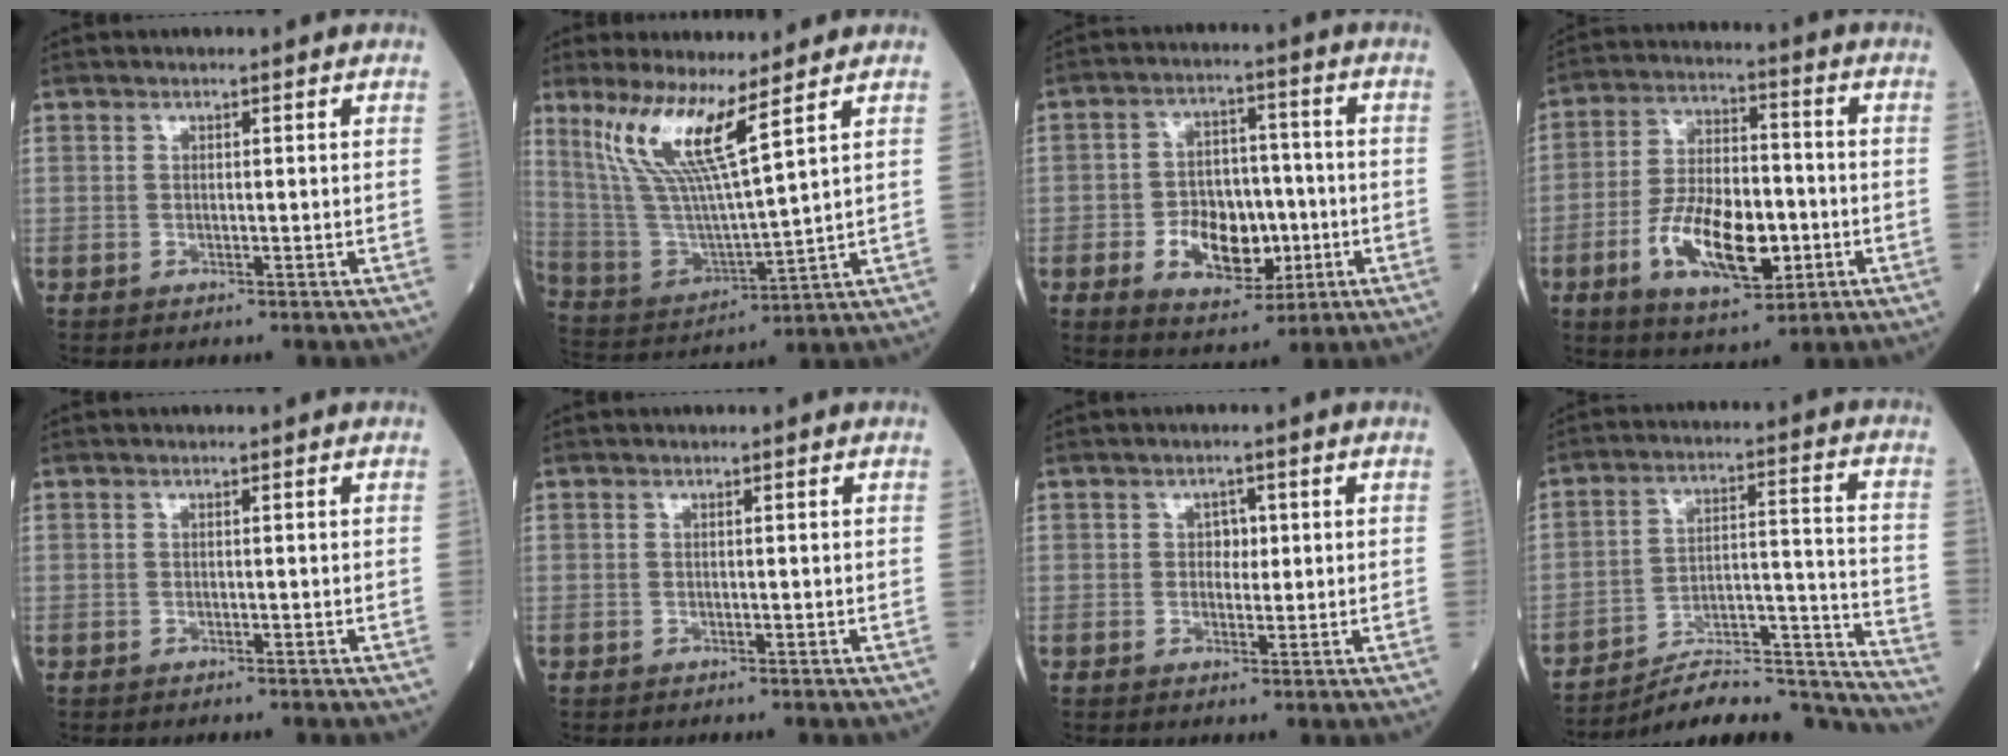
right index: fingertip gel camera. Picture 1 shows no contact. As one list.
[{"total": 11.9, "force": [6.9, 0.2, 9.7], "torque": [-0.210, -0.007, 0.145]}, {"total": 10.5, "force": [-2.9, 6.3, 7.9], "torque": [-0.137, 0.009, -0.036]}, {"total": 13.5, "force": [-4.3, 5.5, 11.5], "torque": [-0.220, 0.001, -0.070]}, {"total": 1.2, "force": [-1.0, -0.1, 0.6], "torque": [-0.010, 0.000, -0.010]}, {"total": 0.6, "force": [-0.5, 0.0, 0.3], "torque": [-0.005, 0.000, -0.004]}, {"total": 1.9, "force": [0.4, 1.4, 1.3], "torque": [-0.013, 0.003, 0.007]}, {"total": 19.0, "force": [-18.4, 1.0, 4.5], "torque": [-0.038, 0.050, -0.274]}]